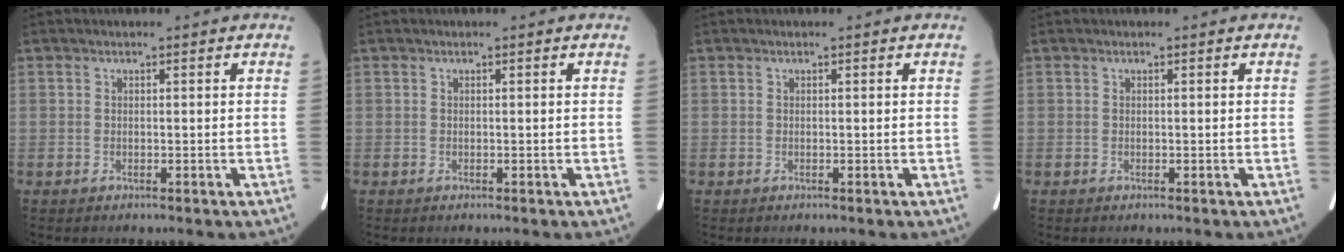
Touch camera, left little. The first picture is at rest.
{"total": 0.0}
{"total": 0.0}
{"total": 0.0}